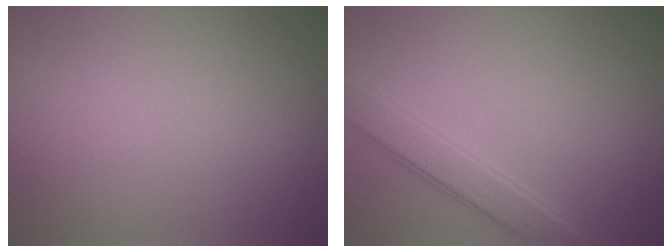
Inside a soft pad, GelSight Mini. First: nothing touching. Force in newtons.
{"total": 2.8, "press": 2.8, "slide": 0.1}